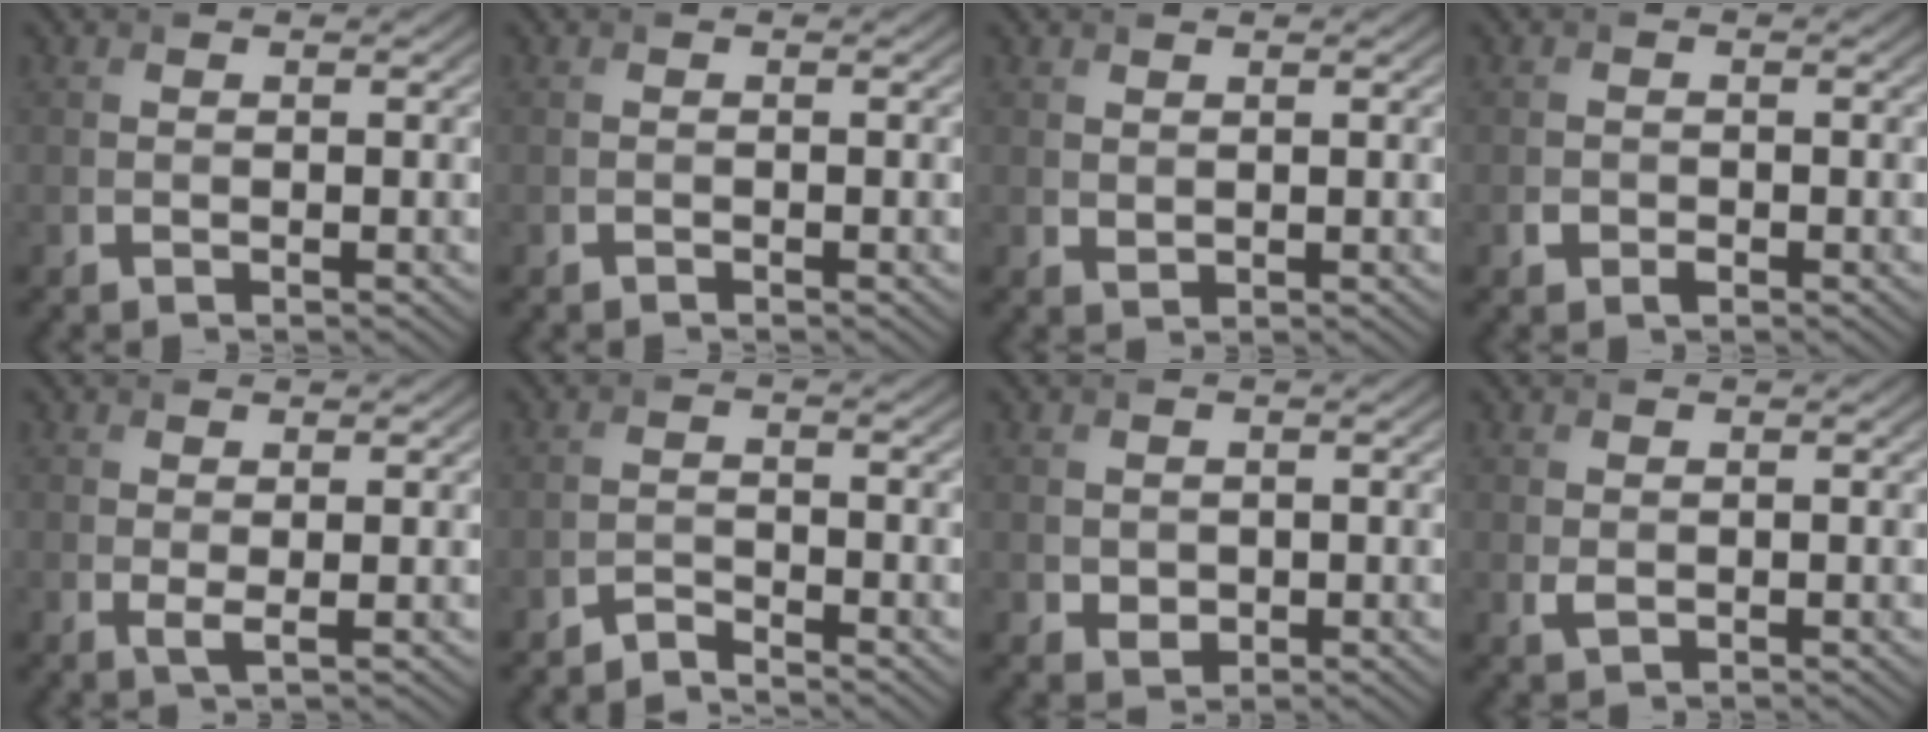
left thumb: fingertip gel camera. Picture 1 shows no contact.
{"total": 0.0}
{"total": 0.9, "force": [0.7, 0.4, 0.3], "torque": [-0.012, -0.003, 0.017]}
{"total": 1.2, "force": [-0.6, 0.9, 0.5], "torque": [-0.010, -0.004, -0.012]}
{"total": 1.3, "force": [0.5, 0.2, 1.2], "torque": [-0.027, -0.003, 0.010]}
{"total": 1.9, "force": [-1.9, 0.2, 0.3], "torque": [-0.005, 0.002, -0.044]}
{"total": 1.6, "force": [0.4, 1.4, 0.7], "torque": [-0.020, -0.007, 0.012]}
{"total": 1.0, "force": [0.3, 0.7, 0.7], "torque": [-0.020, -0.003, 0.010]}